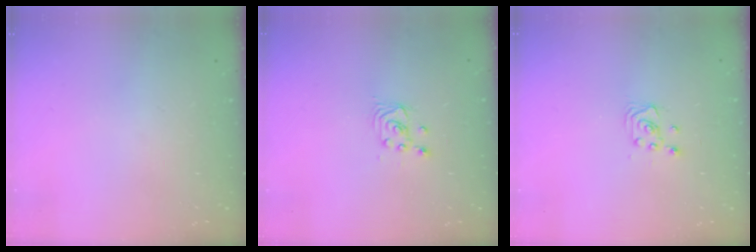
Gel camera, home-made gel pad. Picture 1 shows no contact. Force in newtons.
{"total": 2.2, "press": 2.2, "slide": 0.2}
{"total": 2.2, "press": 2.2, "slide": 0.3}